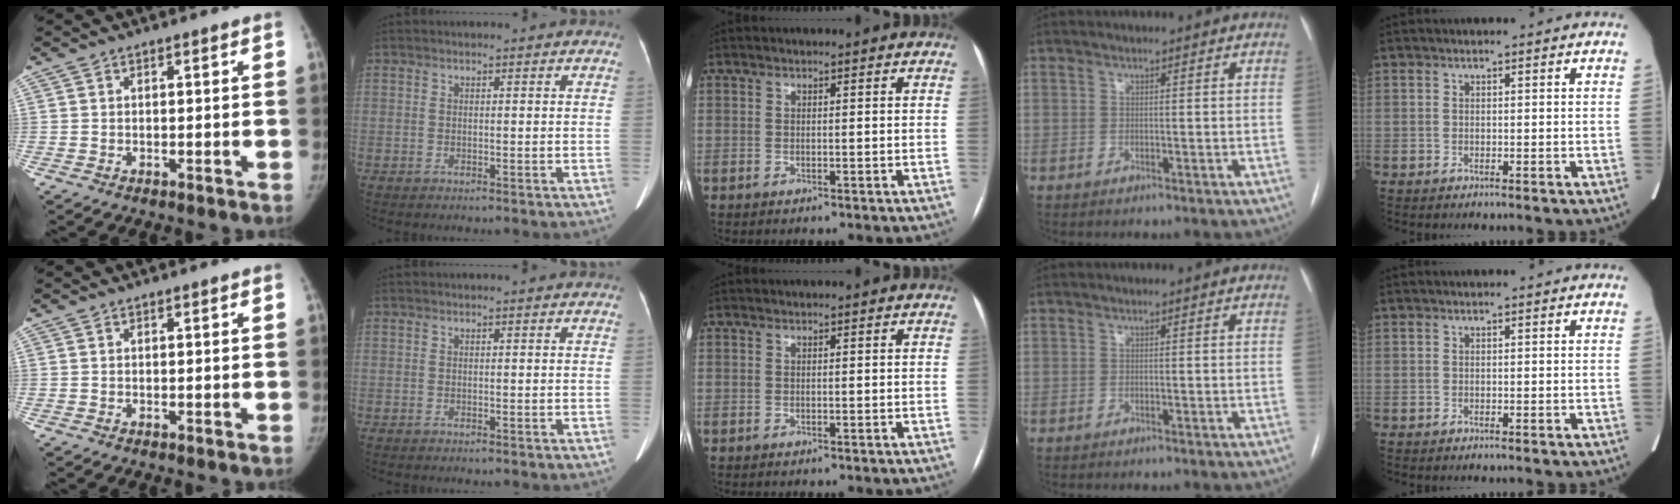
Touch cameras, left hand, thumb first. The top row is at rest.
{}